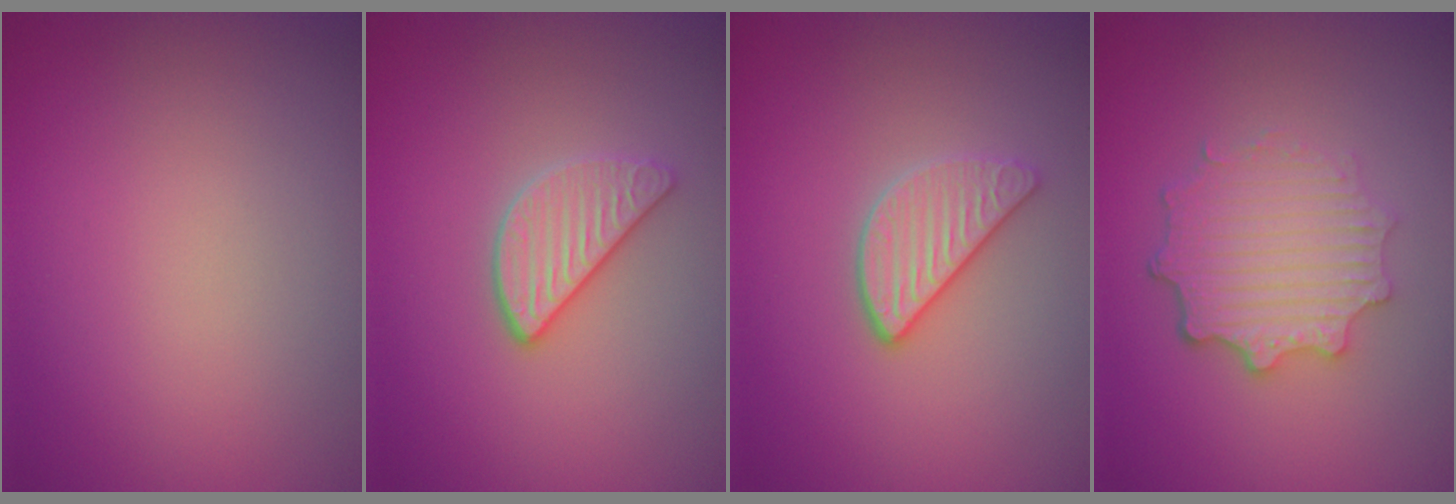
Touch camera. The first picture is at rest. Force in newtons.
{"total": 2.9, "press": 2.7, "slide": 1.2}
{"total": 2.9, "press": 2.7, "slide": 1.2}
{"total": 4.8, "press": 3.8, "slide": 3.1}